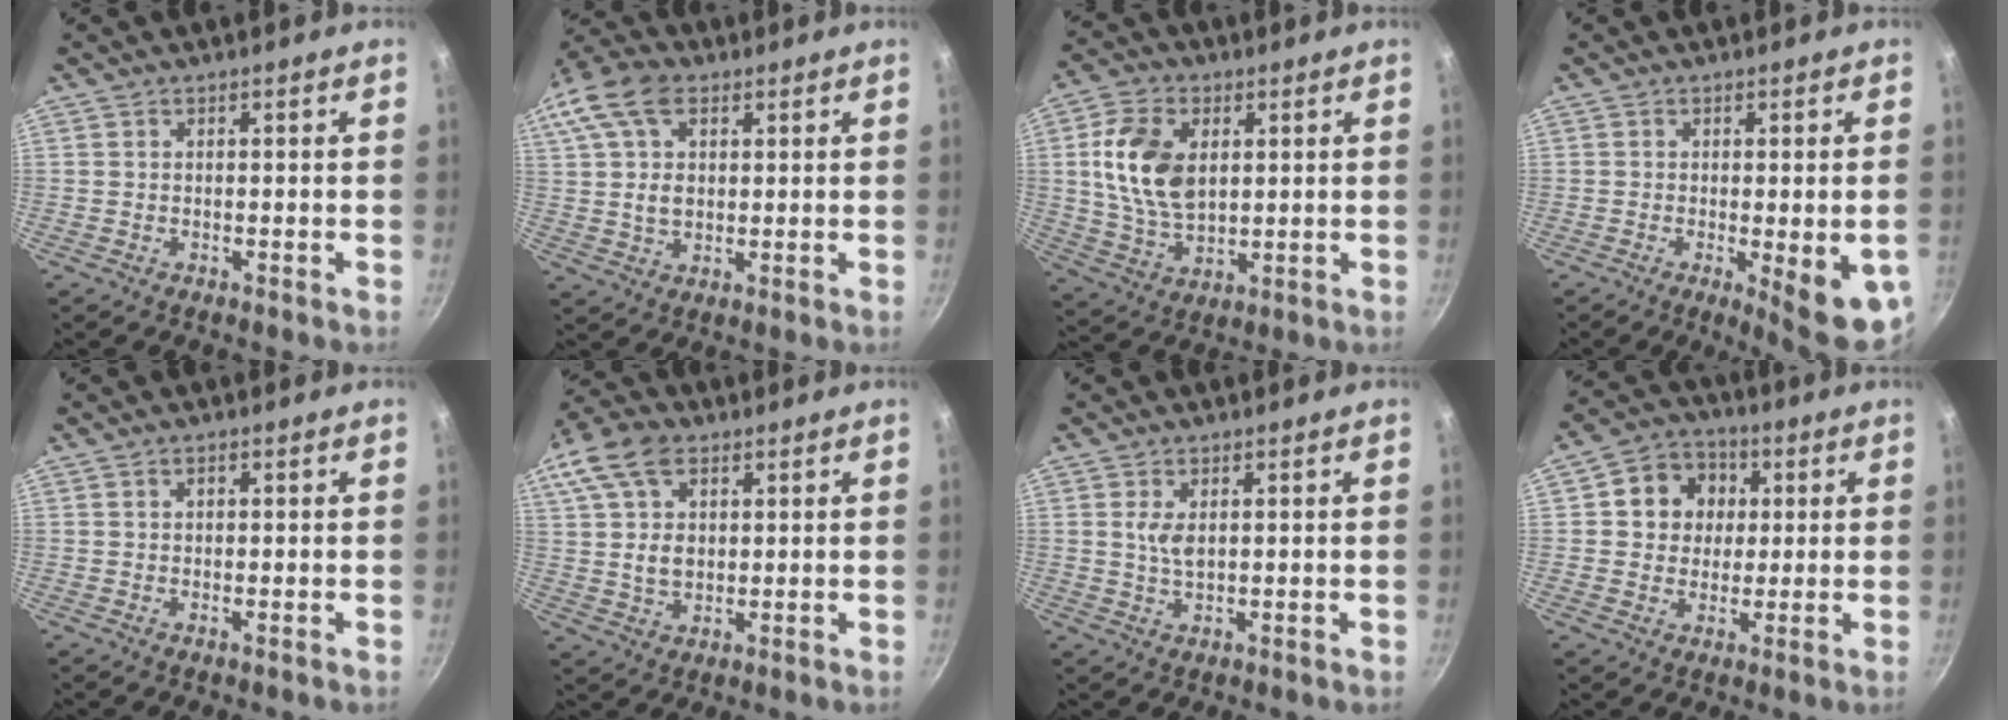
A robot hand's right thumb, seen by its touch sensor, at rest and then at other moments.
{"total": 17.2, "force": [6.0, 11.8, 11.0], "torque": [-0.240, 0.025, 0.103]}
{"total": 13.7, "force": [2.7, 8.8, 10.2], "torque": [-0.178, -0.008, 0.053]}
{"total": 11.1, "force": [-2.8, 2.8, 10.4], "torque": [-0.114, -0.007, -0.027]}
{"total": 1.5, "force": [0.5, 0.9, 1.1], "torque": [-0.015, 0.000, 0.006]}
{"total": 15.8, "force": [5.4, 11.0, 10.0], "torque": [-0.202, 0.015, 0.096]}
{"total": 3.6, "force": [1.0, 1.8, 3.0], "torque": [-0.052, -0.008, 0.020]}
{"total": 10.0, "force": [2.2, 8.9, 4.1], "torque": [-0.031, 0.009, 0.025]}